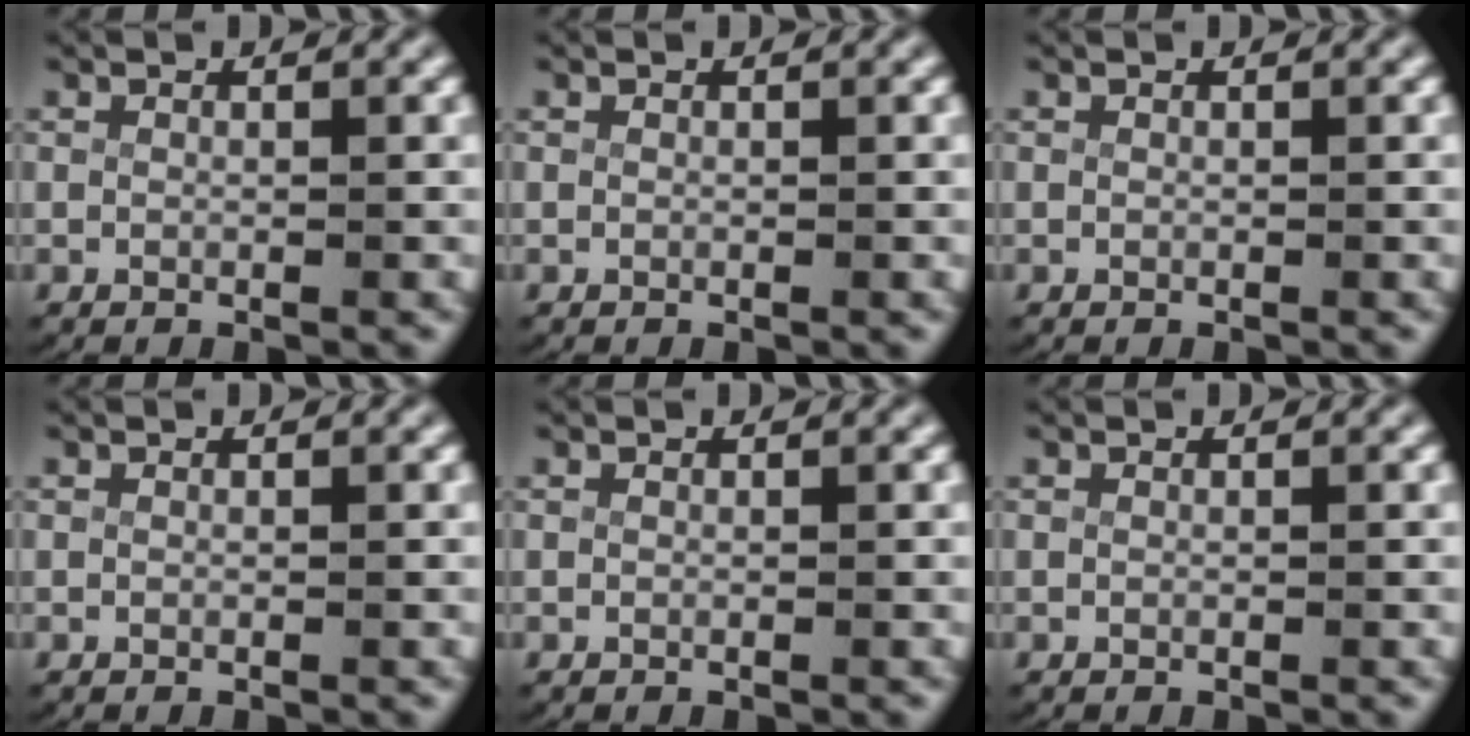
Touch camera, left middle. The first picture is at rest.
{"total": 0.0}
{"total": 0.0}
{"total": 0.0}
{"total": 0.0}
{"total": 0.0}